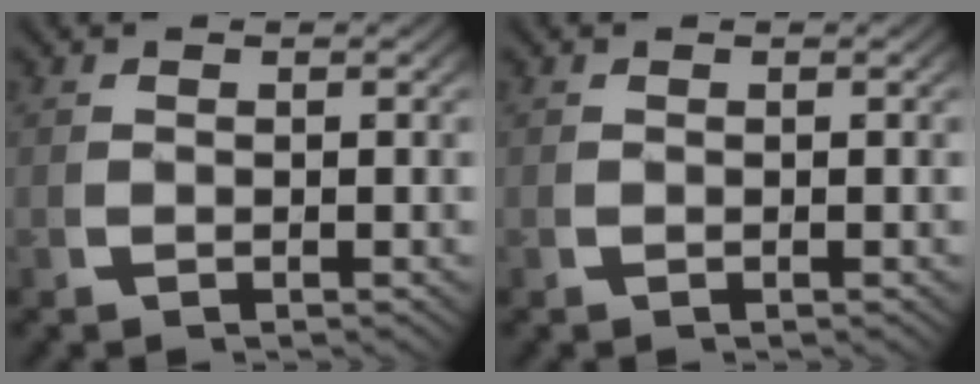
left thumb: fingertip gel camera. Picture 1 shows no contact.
{"total": 0.0}